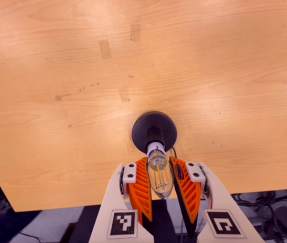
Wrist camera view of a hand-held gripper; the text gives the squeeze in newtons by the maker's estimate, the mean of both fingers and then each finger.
{"total": 14.5, "left": 13.8, "right": 15.1}